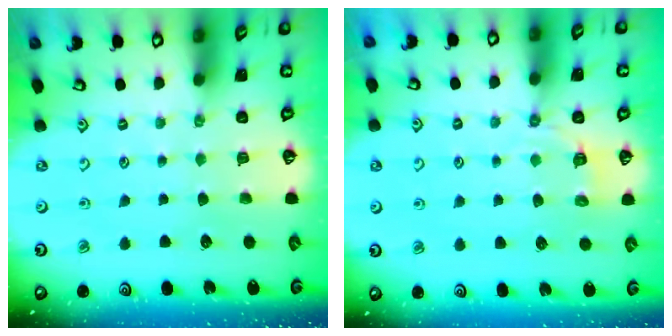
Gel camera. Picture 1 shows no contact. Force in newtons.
{"total": 3.7, "press": 2.9, "slide": 2.2}